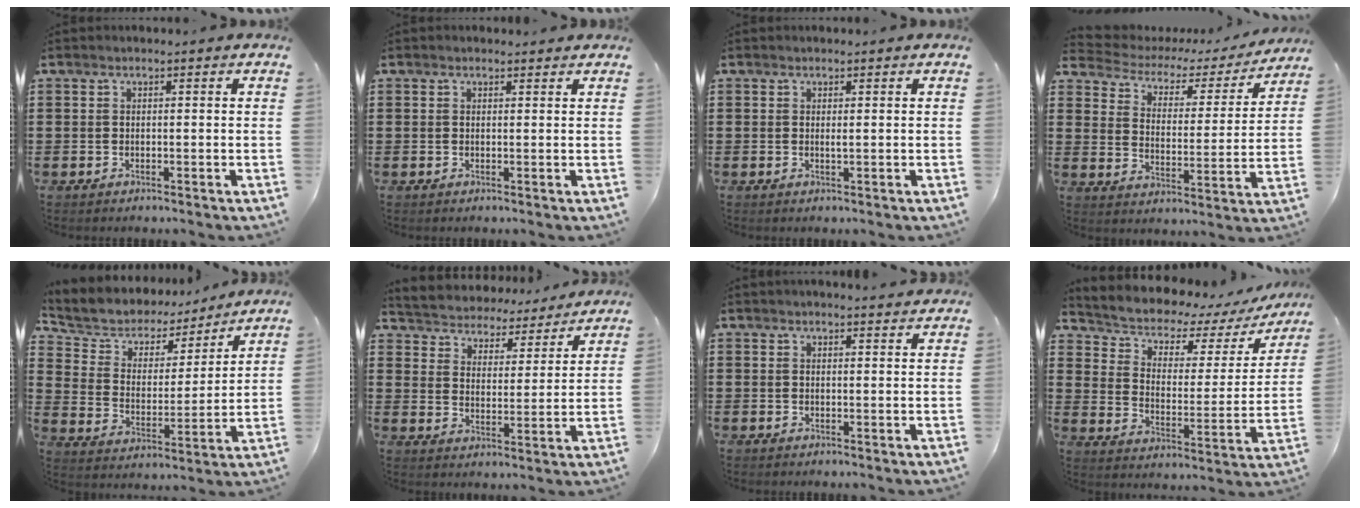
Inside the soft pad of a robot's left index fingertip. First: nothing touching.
{"total": 0.8, "force": [0.7, 0.3, 0.2], "torque": [-0.005, 0.002, 0.015]}
{"total": 0.7, "force": [0.3, 0.0, 0.6], "torque": [-0.013, -0.002, 0.006]}
{"total": 3.1, "force": [2.5, 1.6, 1.0], "torque": [-0.041, -0.018, 0.032]}
{"total": 5.5, "force": [4.8, 2.6, 0.3], "torque": [-0.045, -0.033, 0.079]}
{"total": 4.1, "force": [4.1, 0.3, -0.6], "torque": [-0.017, -0.038, 0.064]}
{"total": 1.7, "force": [1.6, 0.1, 0.4], "torque": [-0.010, 0.001, 0.031]}
{"total": 4.9, "force": [4.4, 1.7, 1.5], "torque": [-0.058, -0.034, 0.068]}